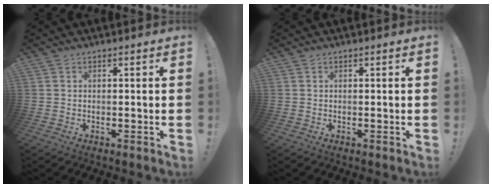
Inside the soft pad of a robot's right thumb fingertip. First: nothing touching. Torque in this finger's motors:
{"motor_torque": [-0.26, 0.28, -0.05, 0.02, 0.06]}